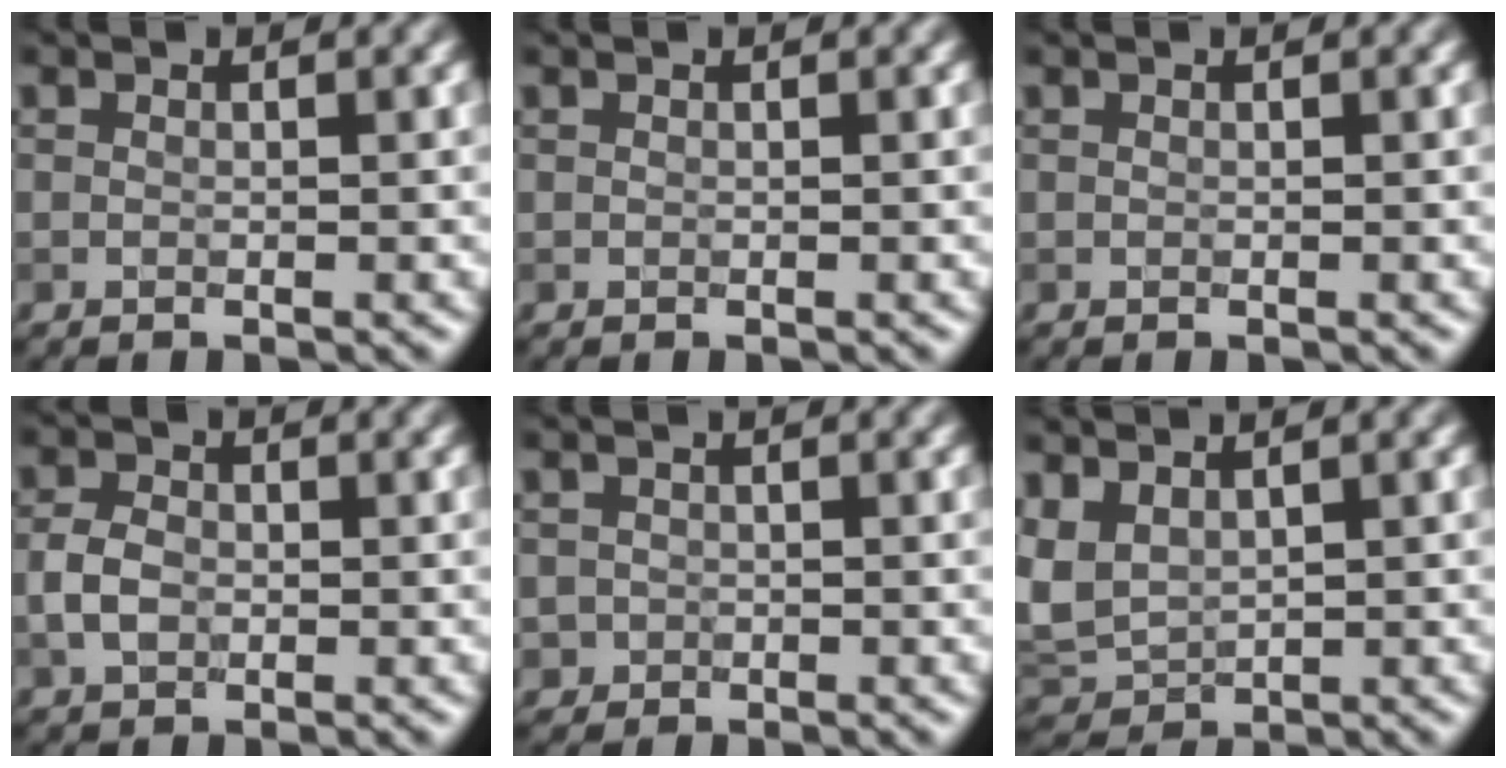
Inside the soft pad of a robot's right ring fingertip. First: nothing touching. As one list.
[{"total": 0.0}, {"total": 0.0}, {"total": 2.4, "force": [-0.6, 1.7, 1.6], "torque": [-0.033, 0.001, -0.016]}, {"total": 1.0, "force": [-0.2, 0.9, -0.1], "torque": [0.014, -0.002, -0.004]}, {"total": 4.0, "force": [1.3, 2.6, 2.7], "torque": [-0.074, 0.004, 0.030]}]